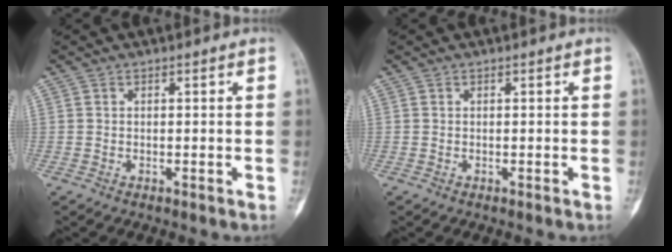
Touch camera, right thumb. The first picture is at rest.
{"total": 0.0}